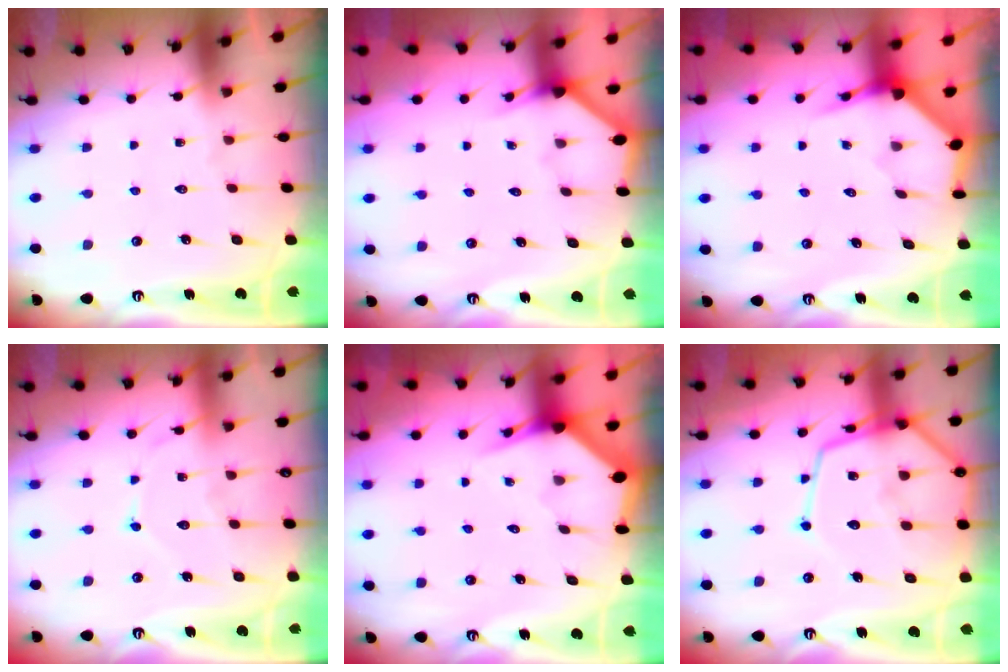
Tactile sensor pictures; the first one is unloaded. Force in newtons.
{"total": 3.0, "press": 3.0, "slide": 0.2}
{"total": 4.1, "press": 4.1, "slide": 0.4}
{"total": 8.7, "press": 8.6, "slide": 0.9}
{"total": 3.4, "press": 3.4, "slide": 0.5}
{"total": 17.4, "press": 17.3, "slide": 1.4}